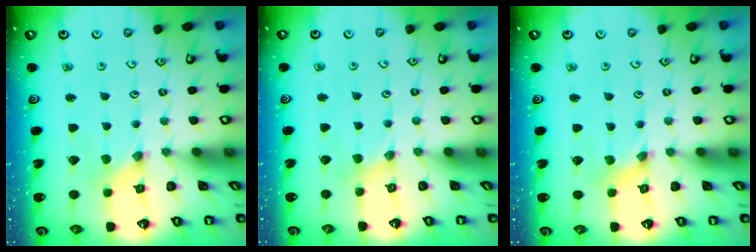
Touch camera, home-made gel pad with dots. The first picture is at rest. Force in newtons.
{"total": 1.9, "press": 1.8, "slide": 0.4}
{"total": 1.4, "press": 1.4, "slide": 0.0}